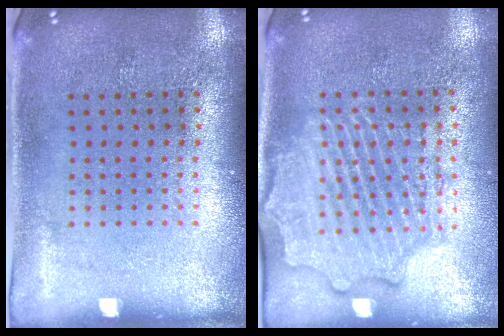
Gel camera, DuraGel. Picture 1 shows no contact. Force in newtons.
{"total": 2.3, "press": 2.2, "slide": 0.5}